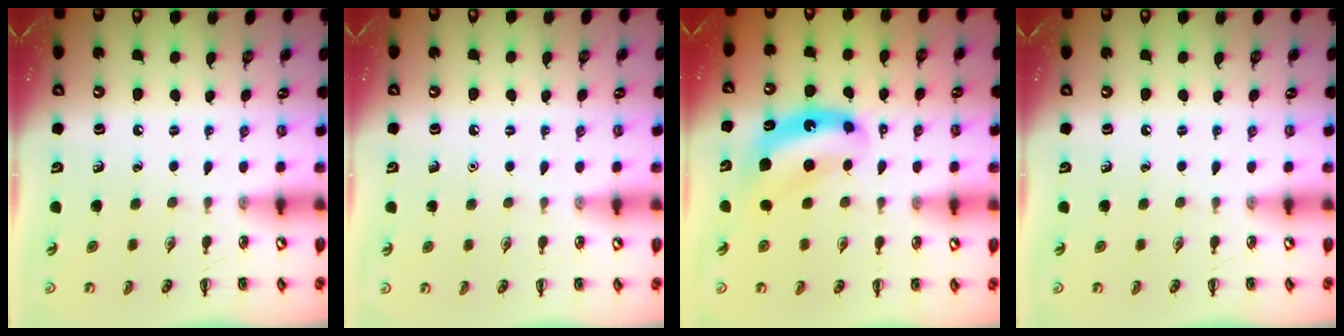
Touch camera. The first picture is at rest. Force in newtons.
{"total": 1.6, "press": 1.6, "slide": 0.1}
{"total": 8.0, "press": 7.8, "slide": 1.7}
{"total": 0.0}